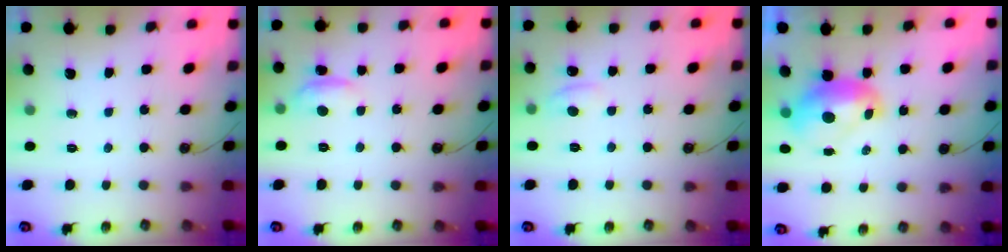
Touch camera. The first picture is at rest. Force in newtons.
{"total": 1.1, "press": 0.9, "slide": 0.7}
{"total": 1.6, "press": 1.5, "slide": 0.5}
{"total": 2.1, "press": 2.1, "slide": 0.3}